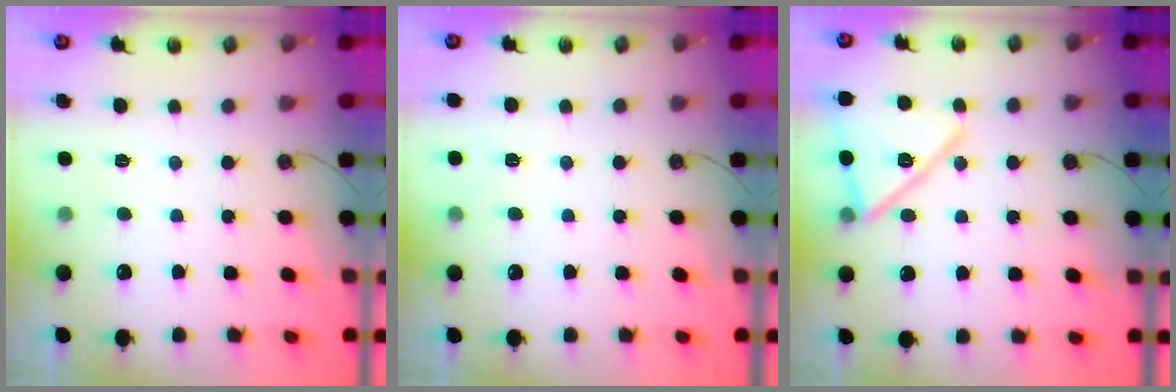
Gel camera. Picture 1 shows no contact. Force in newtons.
{"total": 2.7, "press": 1.7, "slide": 2.1}
{"total": 16.4, "press": 15.9, "slide": 4.1}